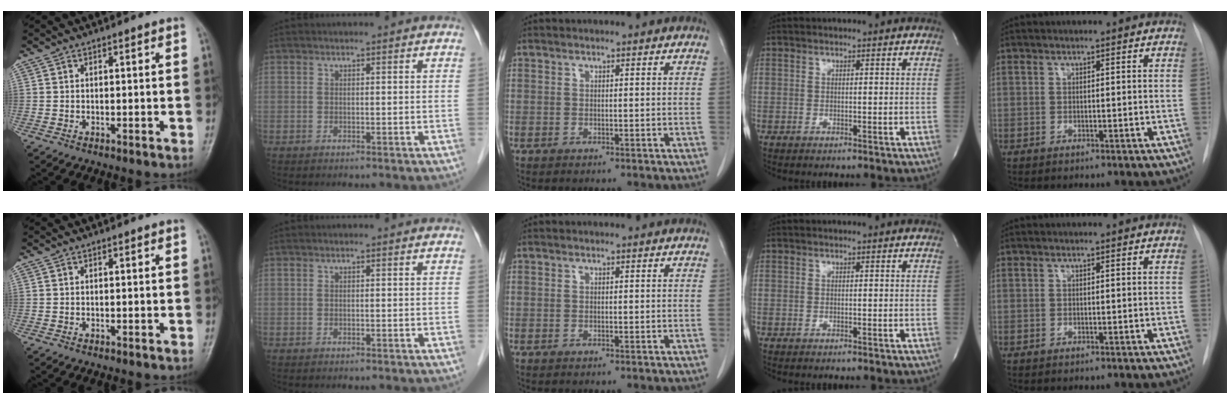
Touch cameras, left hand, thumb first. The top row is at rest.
{}